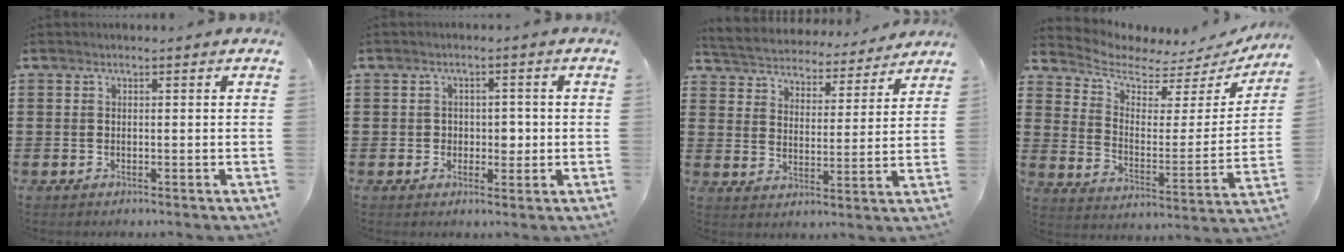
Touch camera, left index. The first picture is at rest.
{"total": 2.4, "force": [0.1, 2.0, 1.4], "torque": [-0.026, 0.004, -0.005]}
{"total": 4.7, "force": [4.7, 0.1, -0.2], "torque": [-0.024, -0.039, 0.077]}
{"total": 4.9, "force": [4.2, 1.8, 1.6], "torque": [-0.060, -0.027, 0.068]}